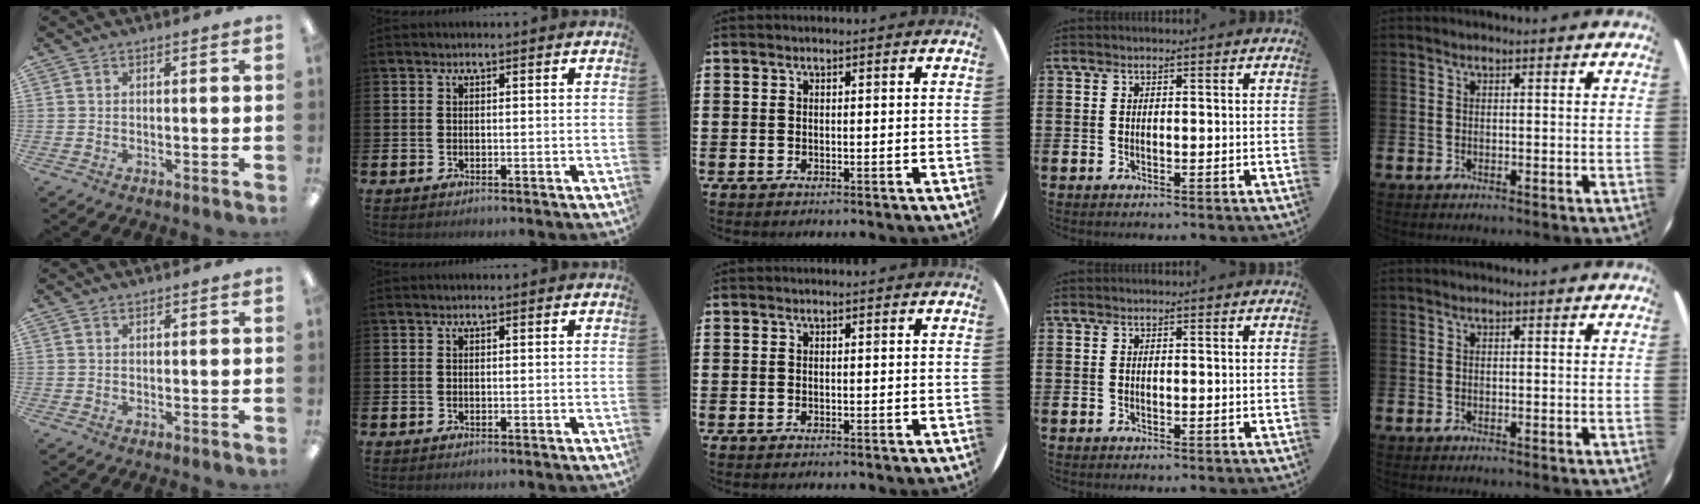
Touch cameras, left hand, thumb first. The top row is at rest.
{"thumb": {"total": 0.7, "force": [0.6, 0.2, 0.2], "torque": [-0.004, 0.000, 0.012]}}